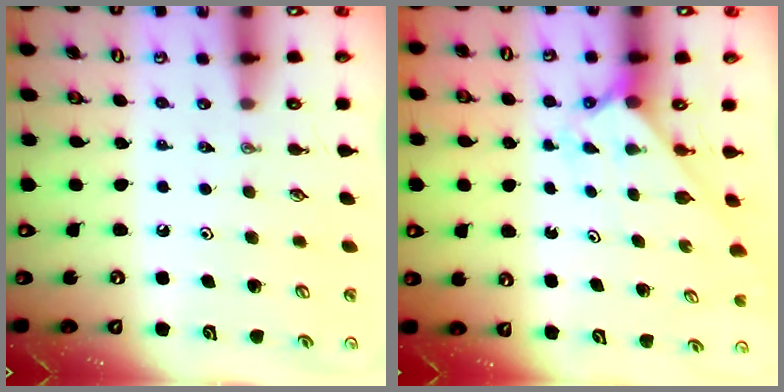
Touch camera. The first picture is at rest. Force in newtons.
{"total": 2.1, "press": 2.1, "slide": 0.2}